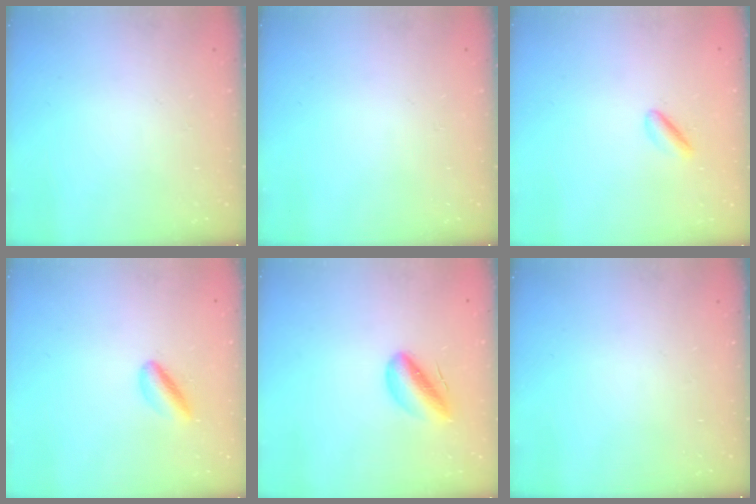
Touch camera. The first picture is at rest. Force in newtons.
{"total": 0.0}
{"total": 2.4, "press": 2.3, "slide": 0.8}
{"total": 4.6, "press": 4.5, "slide": 1.2}
{"total": 8.6, "press": 8.3, "slide": 2.4}
{"total": 0.0}